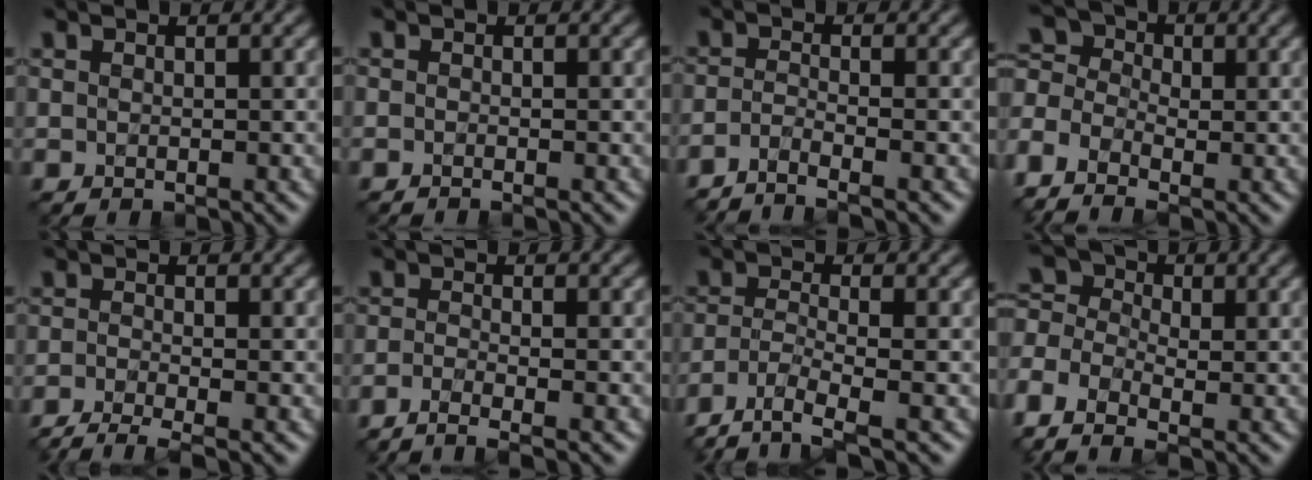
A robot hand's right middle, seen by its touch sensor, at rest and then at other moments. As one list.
[{"total": 0.5, "force": [-0.5, 0.0, 0.3], "torque": [-0.005, -0.008, -0.010]}, {"total": 2.8, "force": [-2.1, 0.5, 1.8], "torque": [-0.026, -0.005, -0.055]}, {"total": 7.1, "force": [-3.1, 4.4, 4.5], "torque": [-0.101, 0.001, -0.055]}, {"total": 3.6, "force": [-2.7, 0.7, 2.3], "torque": [-0.040, -0.008, -0.061]}, {"total": 3.4, "force": [-2.2, 0.8, 2.4], "torque": [-0.036, -0.007, -0.054]}, {"total": 4.5, "force": [-3.1, 1.1, 3.0], "torque": [-0.065, -0.011, -0.069]}, {"total": 7.1, "force": [-2.8, 4.2, 5.0], "torque": [-0.124, 0.000, -0.047]}]